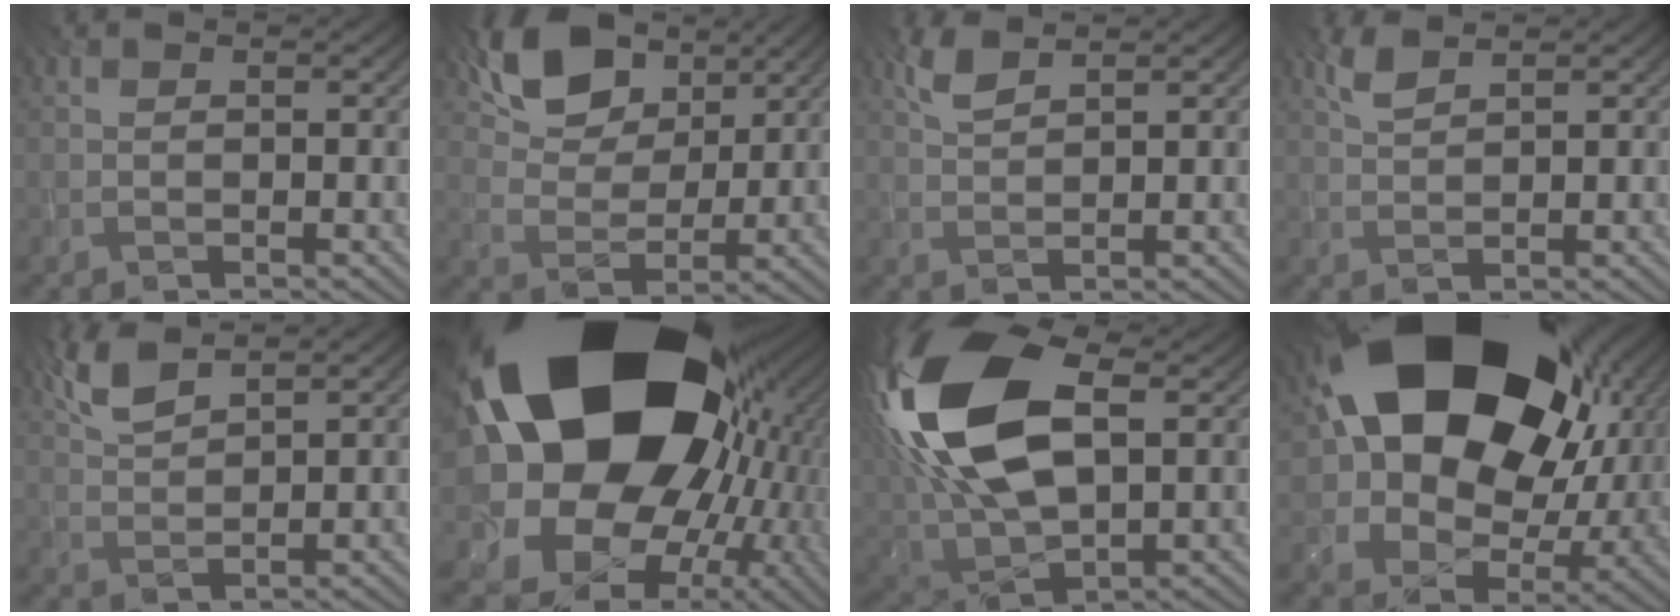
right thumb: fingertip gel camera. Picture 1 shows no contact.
{"total": 10.4, "force": [6.3, 6.4, 5.3], "torque": [-0.114, 0.004, 0.109]}
{"total": 3.0, "force": [2.2, 0.7, 1.9], "torque": [-0.050, 0.004, 0.051]}
{"total": 2.6, "force": [1.9, 0.6, 1.6], "torque": [-0.043, 0.004, 0.043]}
{"total": 5.0, "force": [3.6, 1.3, 3.2], "torque": [-0.086, 0.008, 0.079]}
{"total": 25.5, "force": [4.8, 19.7, 15.5], "torque": [-0.298, -0.060, 0.059]}
{"total": 20.0, "force": [5.7, 11.0, 15.8], "torque": [-0.354, 0.022, 0.091]}
{"total": 22.4, "force": [6.6, 16.2, 13.9], "torque": [-0.272, -0.011, 0.151]}